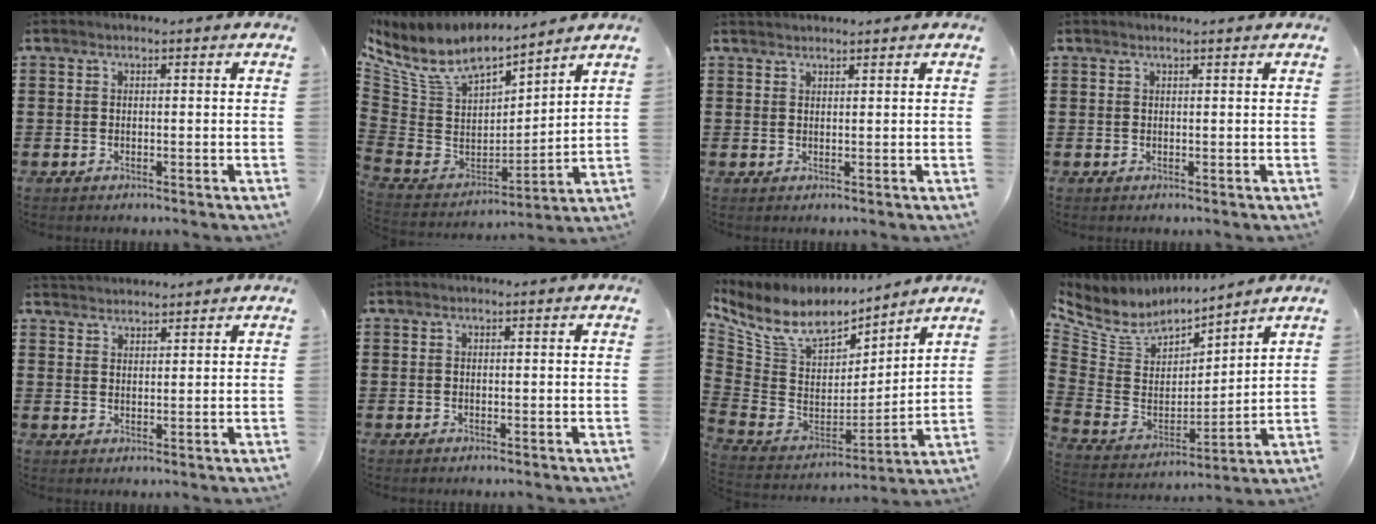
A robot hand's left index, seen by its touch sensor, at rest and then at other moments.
{"total": 9.1, "force": [7.1, 3.3, 4.6], "torque": [-0.127, -0.052, 0.126]}
{"total": 1.1, "force": [1.1, 0.1, 0.1], "torque": [-0.004, -0.001, 0.021]}
{"total": 0.5, "force": [0.4, -0.1, 0.3], "torque": [-0.005, -0.003, 0.008]}
{"total": 2.2, "force": [2.2, 0.1, -0.3], "torque": [0.001, -0.003, 0.043]}
{"total": 0.0}
{"total": 8.7, "force": [5.9, 4.5, 4.4], "torque": [-0.121, -0.036, 0.106]}
{"total": 6.7, "force": [5.2, 3.7, 1.9], "torque": [-0.075, -0.041, 0.092]}